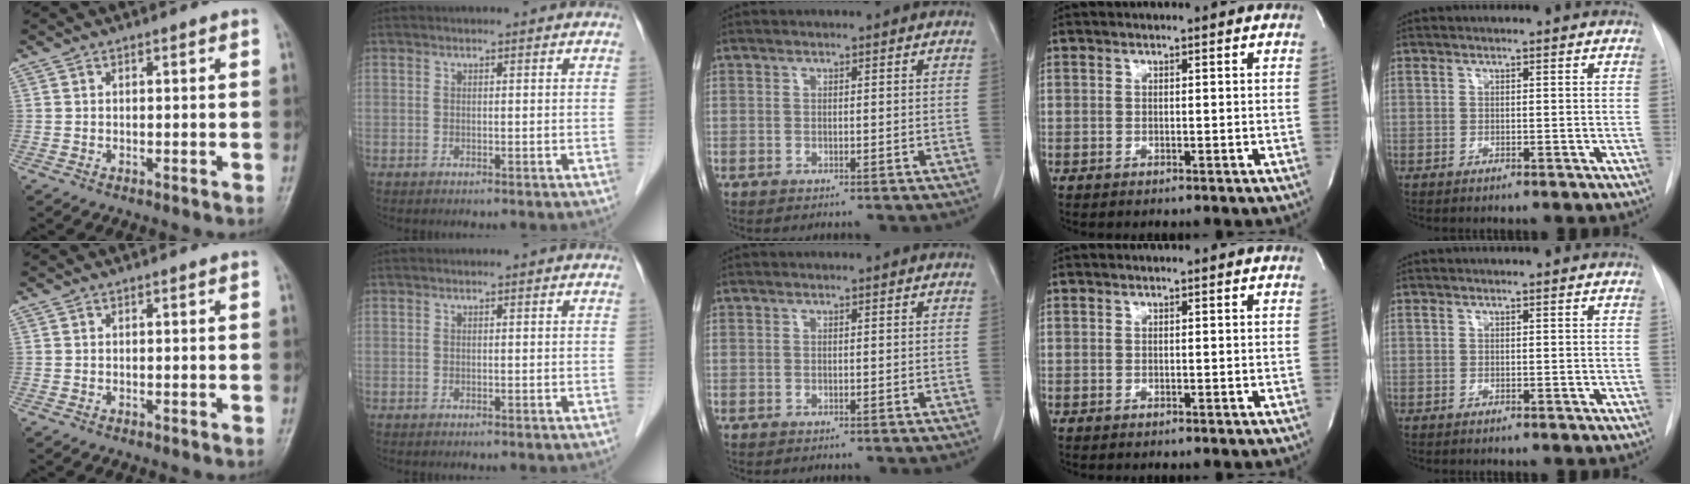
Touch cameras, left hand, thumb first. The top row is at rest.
{}